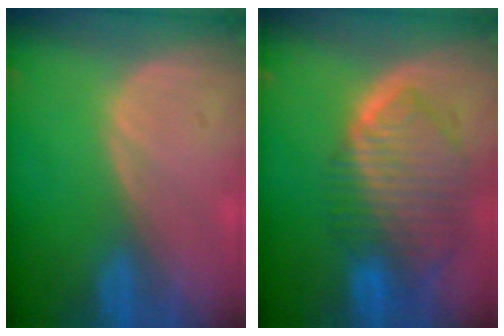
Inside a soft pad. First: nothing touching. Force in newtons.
{"total": 9.9, "press": 8.4, "slide": 5.2}